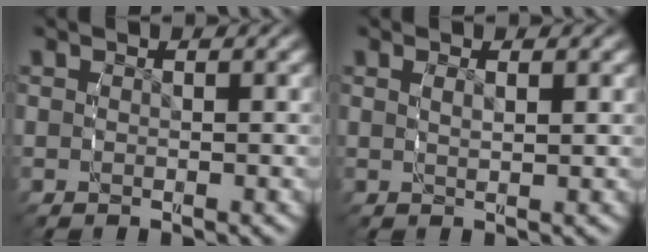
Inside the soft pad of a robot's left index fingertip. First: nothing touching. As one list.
[{"total": 1.1, "force": [0.6, -0.4, 0.8], "torque": [-0.012, -0.004, 0.015]}]